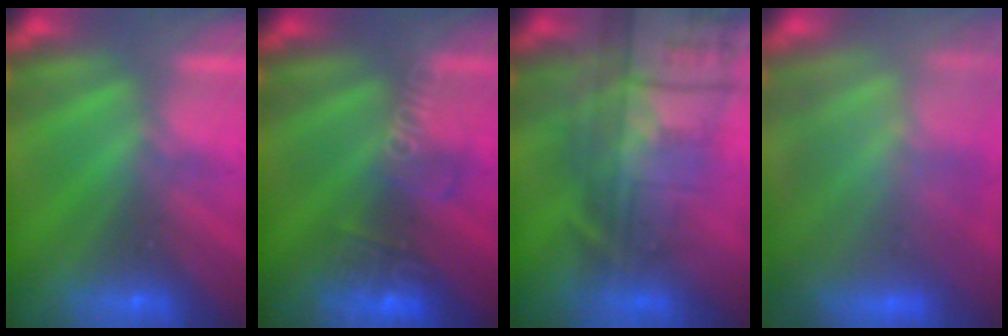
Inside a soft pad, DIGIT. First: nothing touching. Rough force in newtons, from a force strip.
{"total": 2.8}
{"total": 7.7}
{"total": 10.5}